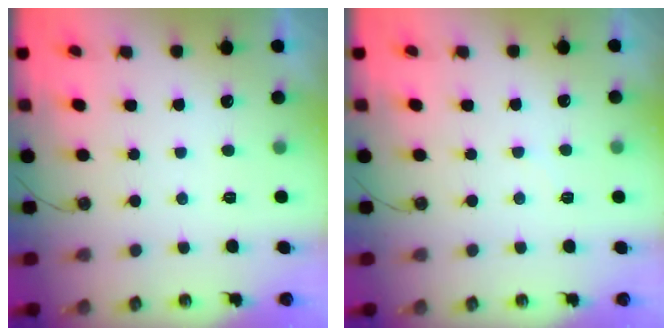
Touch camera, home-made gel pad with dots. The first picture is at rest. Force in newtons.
{"total": 3.2, "press": 3.1, "slide": 0.5}